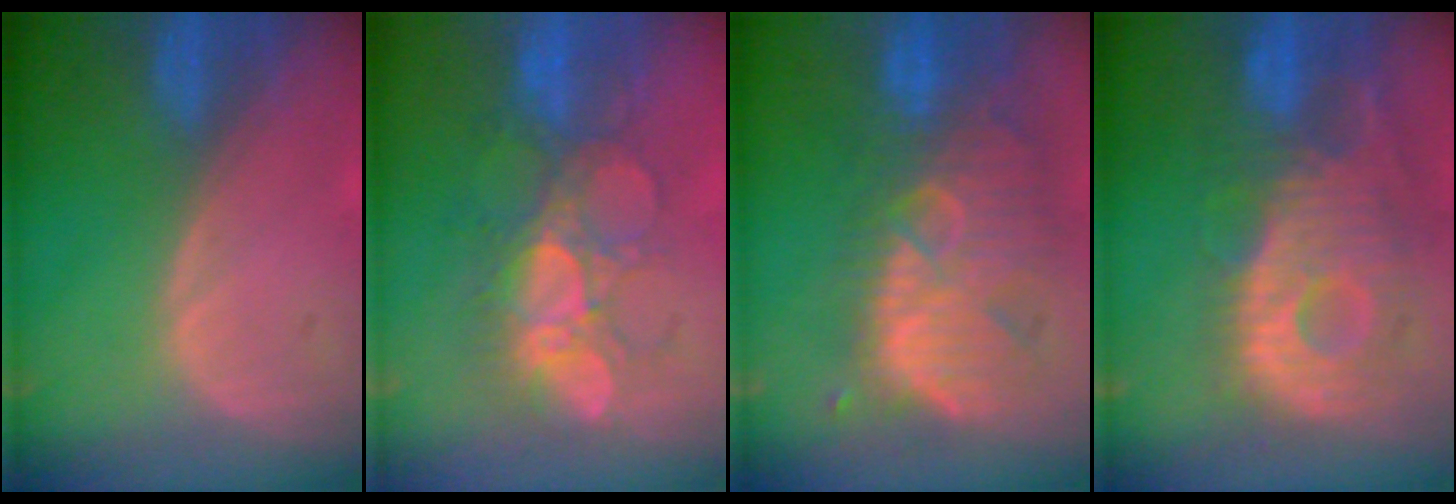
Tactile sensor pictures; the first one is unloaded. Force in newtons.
{"total": 8.6, "press": 8.3, "slide": 2.1}
{"total": 11.8, "press": 10.9, "slide": 4.4}
{"total": 11.8, "press": 10.6, "slide": 5.3}